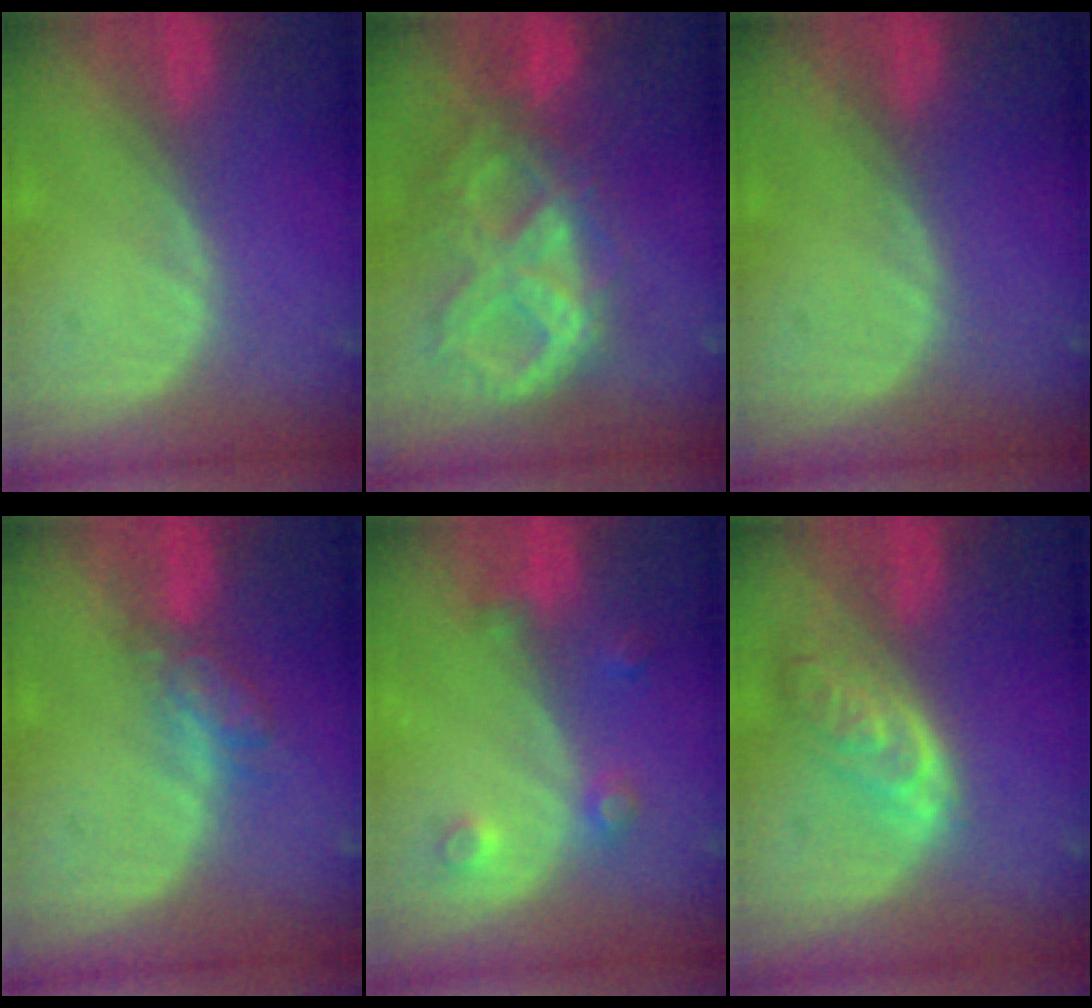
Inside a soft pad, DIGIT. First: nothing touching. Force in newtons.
{"total": 10.6, "press": 8.9, "slide": 5.7}
{"total": 0.0}
{"total": 4.7, "press": 4.2, "slide": 2.1}
{"total": 3.6, "press": 3.3, "slide": 1.6}
{"total": 6.2, "press": 5.7, "slide": 2.6}